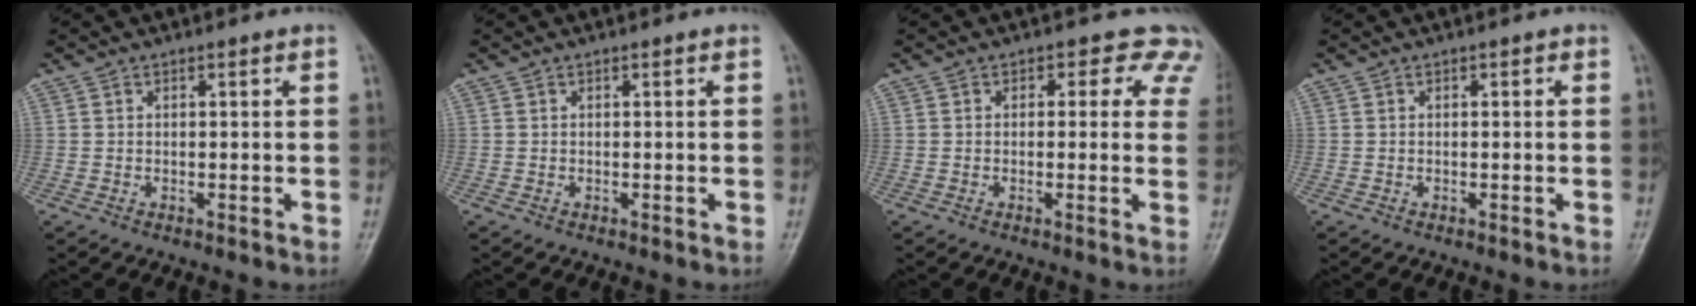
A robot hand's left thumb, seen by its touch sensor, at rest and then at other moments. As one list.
[{"total": 0.0}, {"total": 6.1, "force": [3.9, 4.1, 2.3], "torque": [0.022, -0.009, 0.017]}, {"total": 0.0}]